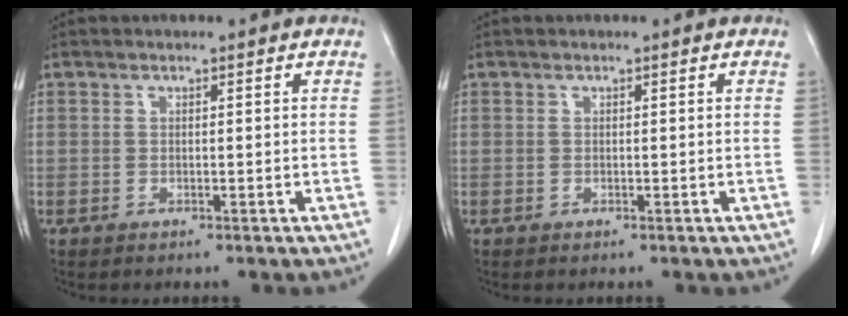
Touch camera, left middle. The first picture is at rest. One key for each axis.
{"total": 0.0}